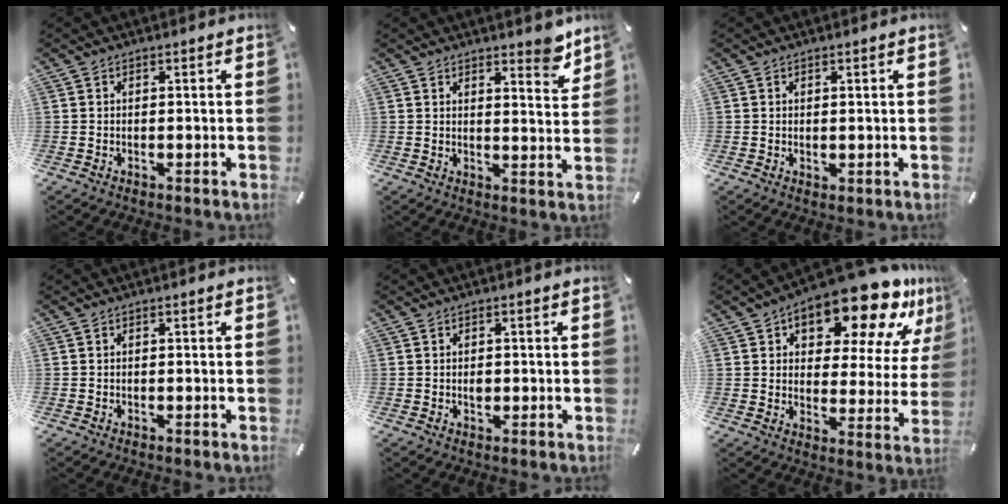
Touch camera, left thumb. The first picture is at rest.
{"total": 5.7, "force": [4.8, 2.1, 2.3], "torque": [-0.010, -0.038, 0.079]}
{"total": 0.7, "force": [0.4, 0.6, 0.2], "torque": [-0.004, 0.001, 0.007]}
{"total": 0.0}
{"total": 1.5, "force": [0.0, 1.1, 1.0], "torque": [-0.012, 0.001, -0.003]}
{"total": 19.8, "force": [13.7, 8.2, 11.6], "torque": [-0.162, -0.101, 0.224]}